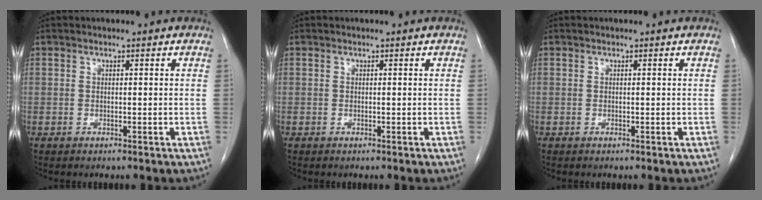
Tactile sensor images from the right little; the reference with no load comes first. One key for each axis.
{"total": 0.0}
{"total": 0.0}